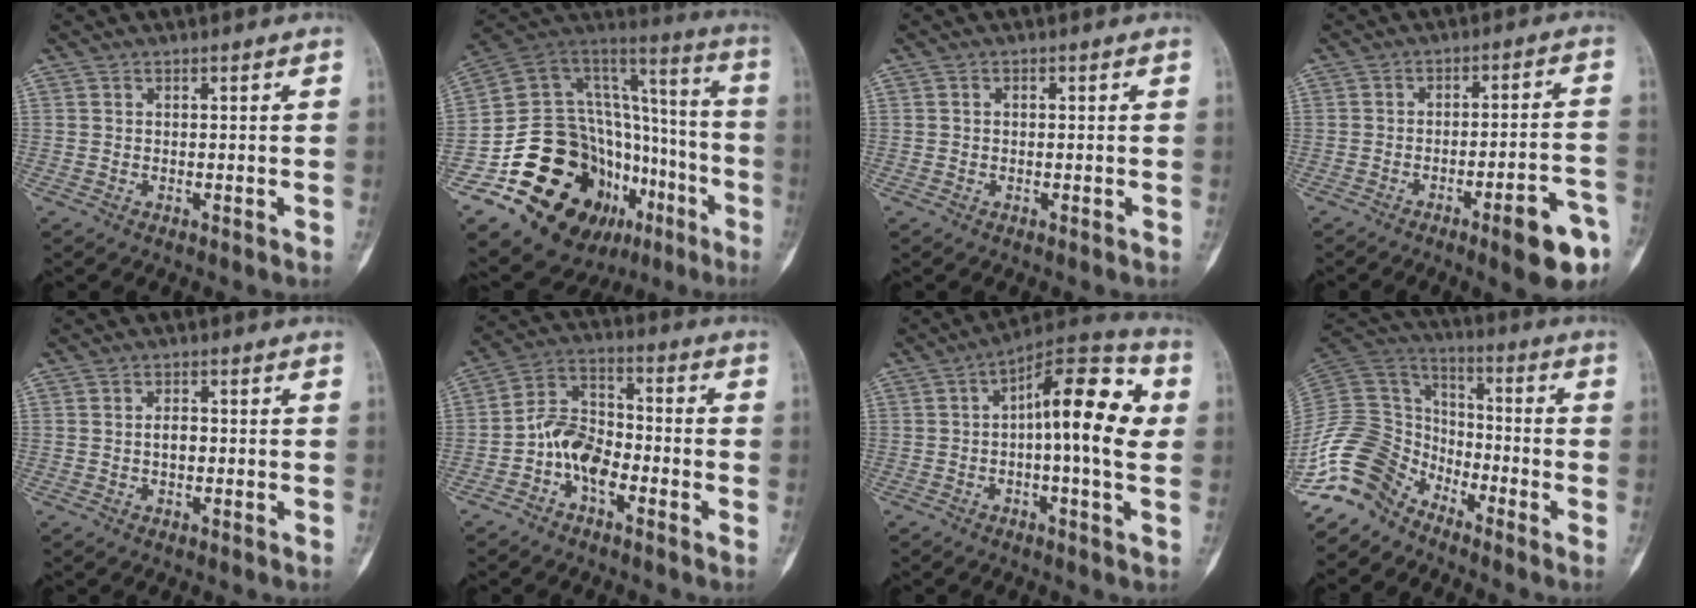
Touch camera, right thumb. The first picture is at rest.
{"total": 30.4, "force": [-13.2, 18.1, 20.5], "torque": [-0.276, 0.114, -0.202]}
{"total": 0.5, "force": [0.0, 0.4, 0.4], "torque": [-0.007, 0.001, -0.001]}
{"total": 11.3, "force": [-6.1, 2.3, 9.3], "torque": [-0.112, 0.034, -0.077]}
{"total": 2.0, "force": [-0.2, 1.2, 1.6], "torque": [-0.019, 0.004, -0.007]}
{"total": 9.4, "force": [-3.5, 5.8, 6.5], "torque": [-0.105, 0.039, -0.078]}
{"total": 20.2, "force": [3.1, 7.3, 18.5], "torque": [-0.245, 0.023, 0.033]}
{"total": 15.4, "force": [-11.1, 9.2, 5.3], "torque": [-0.100, 0.088, -0.224]}